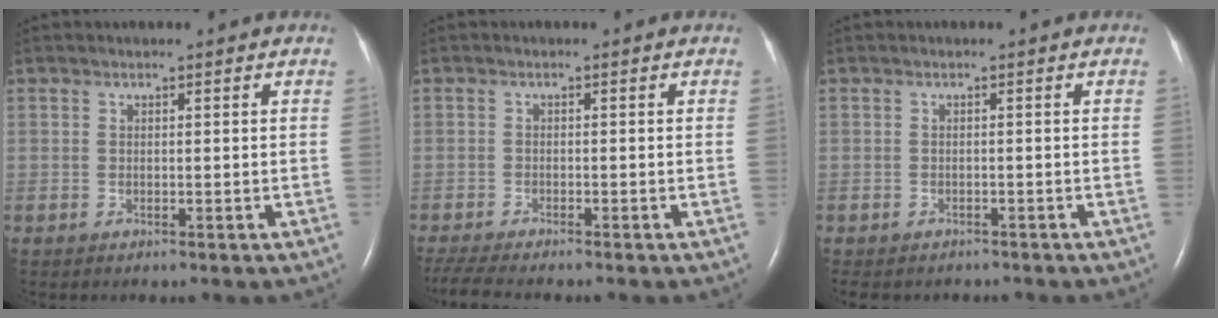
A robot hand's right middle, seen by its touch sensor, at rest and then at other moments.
{"total": 5.8, "force": [-5.1, 0.1, 2.7], "torque": [-0.052, -0.017, -0.087]}
{"total": 6.7, "force": [-5.7, 2.9, 2.0], "torque": [-0.033, -0.001, -0.068]}